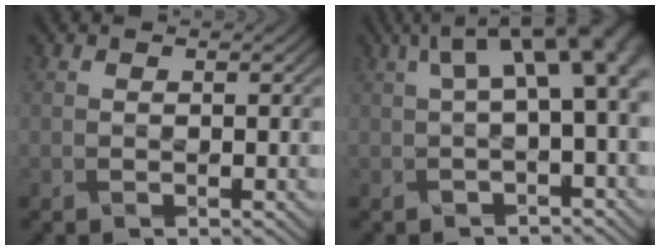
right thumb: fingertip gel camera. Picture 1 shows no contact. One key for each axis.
{"total": 9.2, "fx": 2.4, "fy": 3.0, "fz": 8.4, "tx": -0.118, "ty": 0.024, "tz": 0.043}